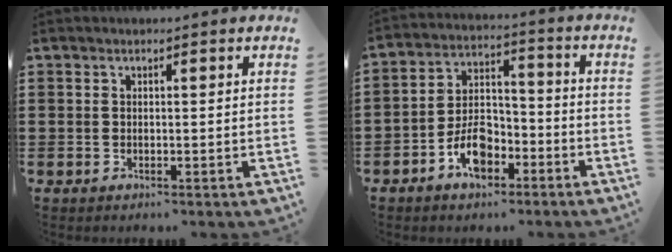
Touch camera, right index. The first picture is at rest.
{"total": 7.8, "force": [-4.0, 4.5, 4.9], "torque": [-0.099, 0.016, -0.074]}